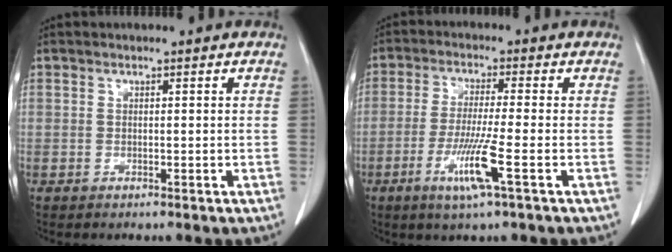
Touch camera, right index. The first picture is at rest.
{"total": 7.7, "force": [-3.1, -0.6, 7.0], "torque": [-0.137, -0.022, -0.061]}